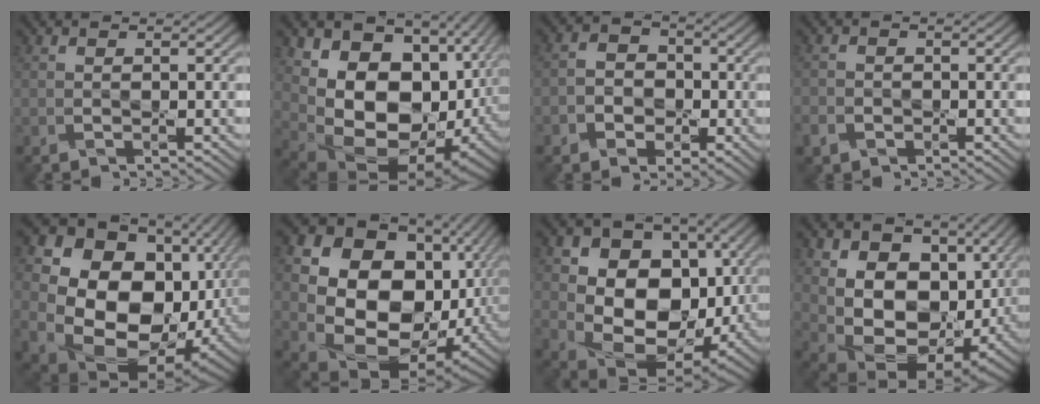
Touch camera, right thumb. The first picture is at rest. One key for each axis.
{"total": 18.4, "fx": 2.1, "fy": 13.0, "fz": 12.9, "tx": -0.226, "ty": -0.039, "tz": 0.088}
{"total": 4.7, "fx": -1.4, "fy": 4.0, "fz": 2.1, "tx": -0.026, "ty": -0.002, "tz": -0.041}
{"total": 2.4, "fx": -1.4, "fy": 1.8, "fz": 0.8, "tx": -0.024, "ty": -0.007, "tz": -0.034}
{"total": 21.0, "fx": 2.4, "fy": 16.3, "fz": 12.9, "tx": -0.285, "ty": -0.024, "tz": 0.100}
{"total": 21.3, "fx": 3.3, "fy": 16.7, "fz": 12.8, "tx": -0.285, "ty": -0.012, "tz": 0.106}
{"total": 15.1, "fx": 0.5, "fy": 11.2, "fz": 10.1, "tx": -0.180, "ty": -0.013, "tz": 0.014}
{"total": 16.6, "fx": 1.8, "fy": 11.7, "fz": 11.6, "tx": -0.211, "ty": -0.038, "tz": 0.061}